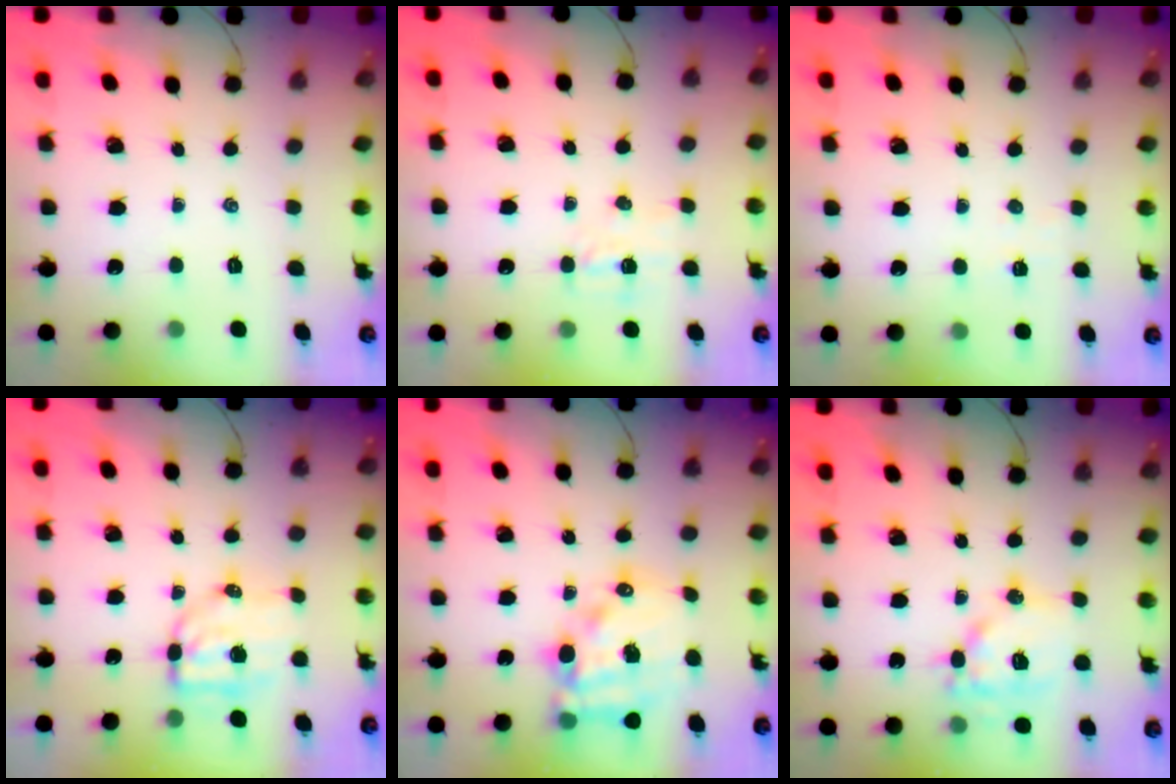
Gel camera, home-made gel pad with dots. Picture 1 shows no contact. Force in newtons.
{"total": 4.4, "press": 4.3, "slide": 1.1}
{"total": 2.7, "press": 2.6, "slide": 0.8}
{"total": 7.0, "press": 6.9, "slide": 1.1}
{"total": 15.9, "press": 15.5, "slide": 3.7}
{"total": 13.3, "press": 13.2, "slide": 1.7}